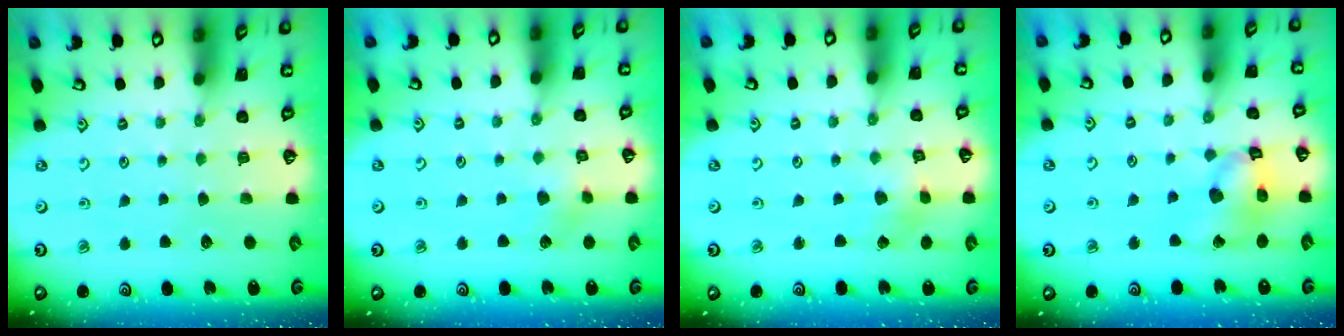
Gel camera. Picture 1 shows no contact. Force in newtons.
{"total": 5.1, "press": 5.0, "slide": 0.3}
{"total": 2.9, "press": 2.8, "slide": 0.2}
{"total": 13.6, "press": 13.4, "slide": 1.9}